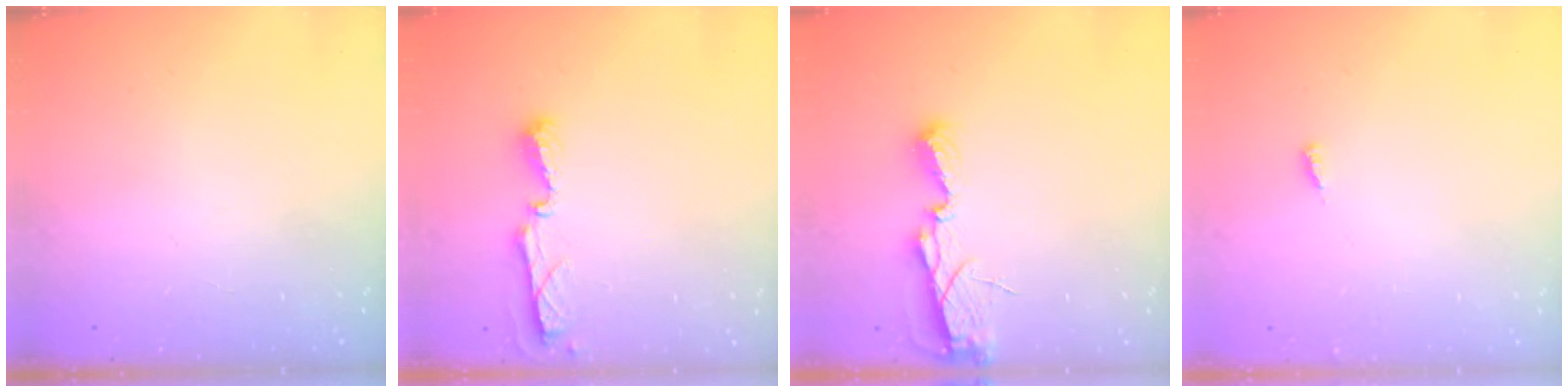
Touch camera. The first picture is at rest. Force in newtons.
{"total": 5.6, "press": 5.5, "slide": 0.6}
{"total": 6.3, "press": 6.2, "slide": 0.4}
{"total": 2.6, "press": 2.6, "slide": 0.3}